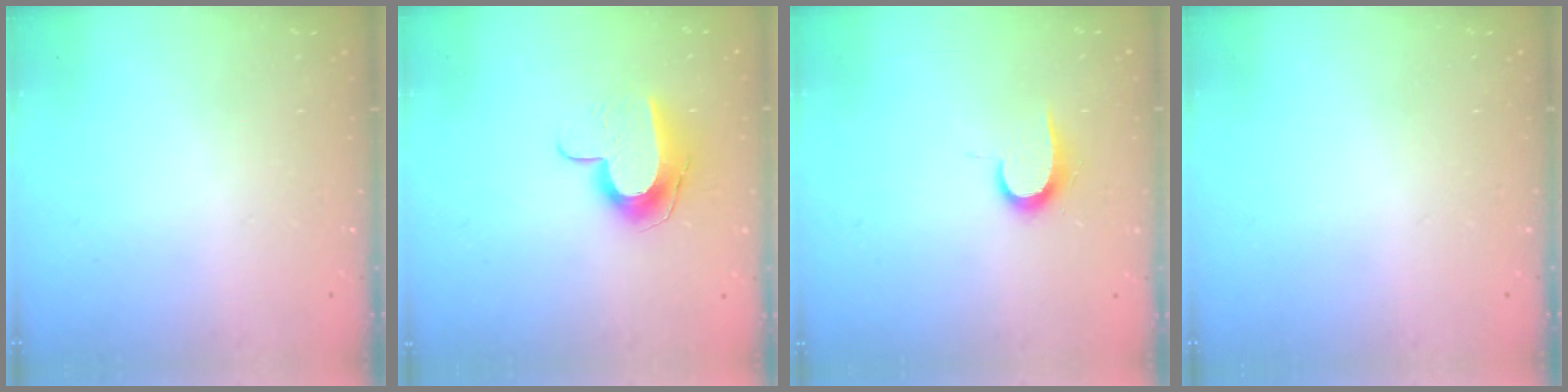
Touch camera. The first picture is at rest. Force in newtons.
{"total": 10.2, "press": 10.1, "slide": 0.5}
{"total": 6.6, "press": 6.5, "slide": 0.8}
{"total": 0.0}